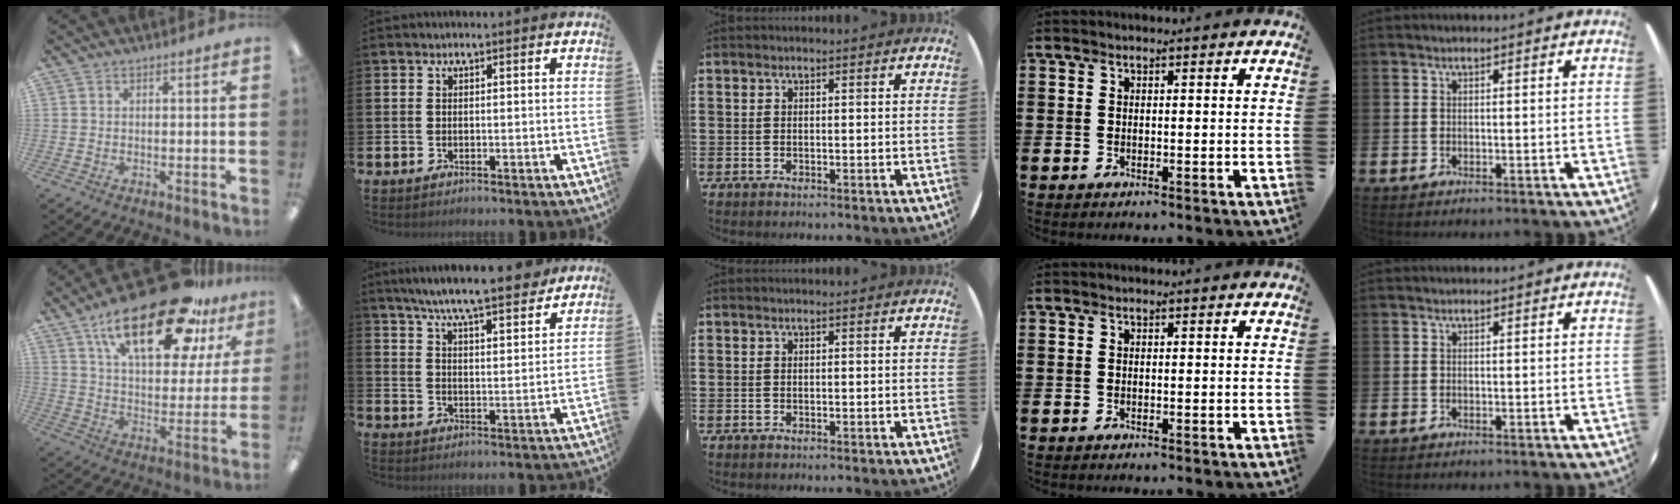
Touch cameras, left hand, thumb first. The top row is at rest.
{"thumb": {"total": 25.8, "force": [15.7, 10.5, 17.6], "torque": [-0.276, -0.078, 0.258]}, "index": {"total": 8.5, "force": [7.9, 0.4, 3.0], "torque": [-0.069, -0.052, 0.137]}}